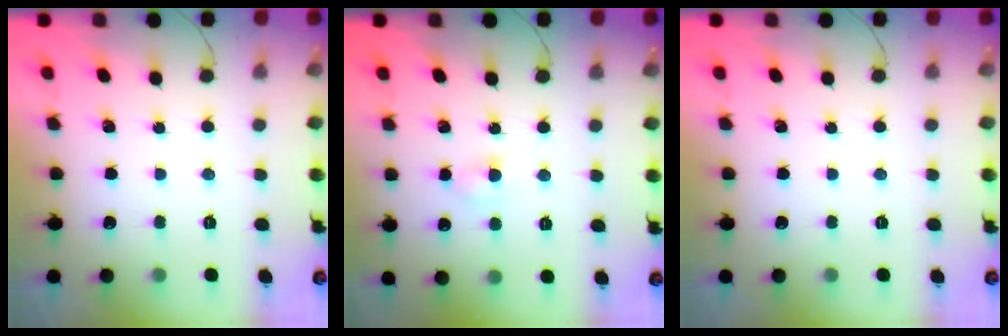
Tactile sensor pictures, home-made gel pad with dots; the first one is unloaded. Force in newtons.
{"total": 2.8, "press": 2.6, "slide": 1.0}
{"total": 0.0}